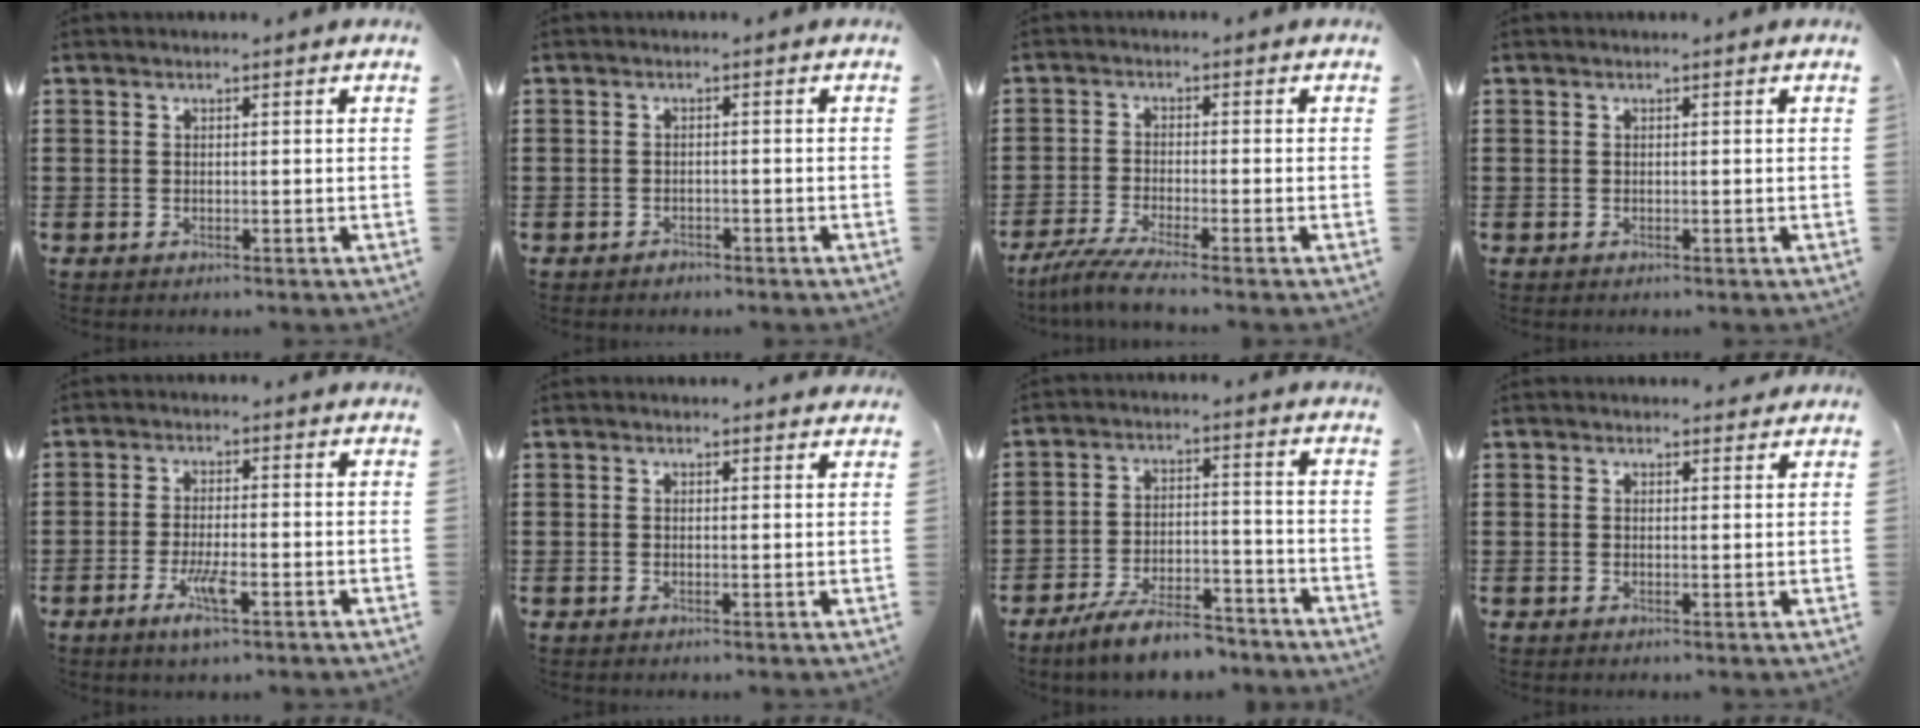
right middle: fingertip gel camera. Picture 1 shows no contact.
{"total": 1.1, "force": [-1.0, 0.4, 0.1], "torque": [-0.004, 0.003, -0.024]}
{"total": 4.0, "force": [-3.3, -0.3, 2.1], "torque": [-0.059, -0.019, -0.069]}
{"total": 0.0}
{"total": 5.0, "force": [-2.3, 1.1, 4.3], "torque": [-0.089, -0.008, -0.043]}
{"total": 0.7, "force": [0.7, 0.3, 0.0], "torque": [0.004, -0.003, 0.012]}
{"total": 7.9, "force": [-6.8, 1.5, 3.7], "torque": [-0.069, 0.011, -0.130]}
{"total": 1.2, "force": [1.1, 0.5, -0.1], "torque": [0.005, -0.001, 0.021]}